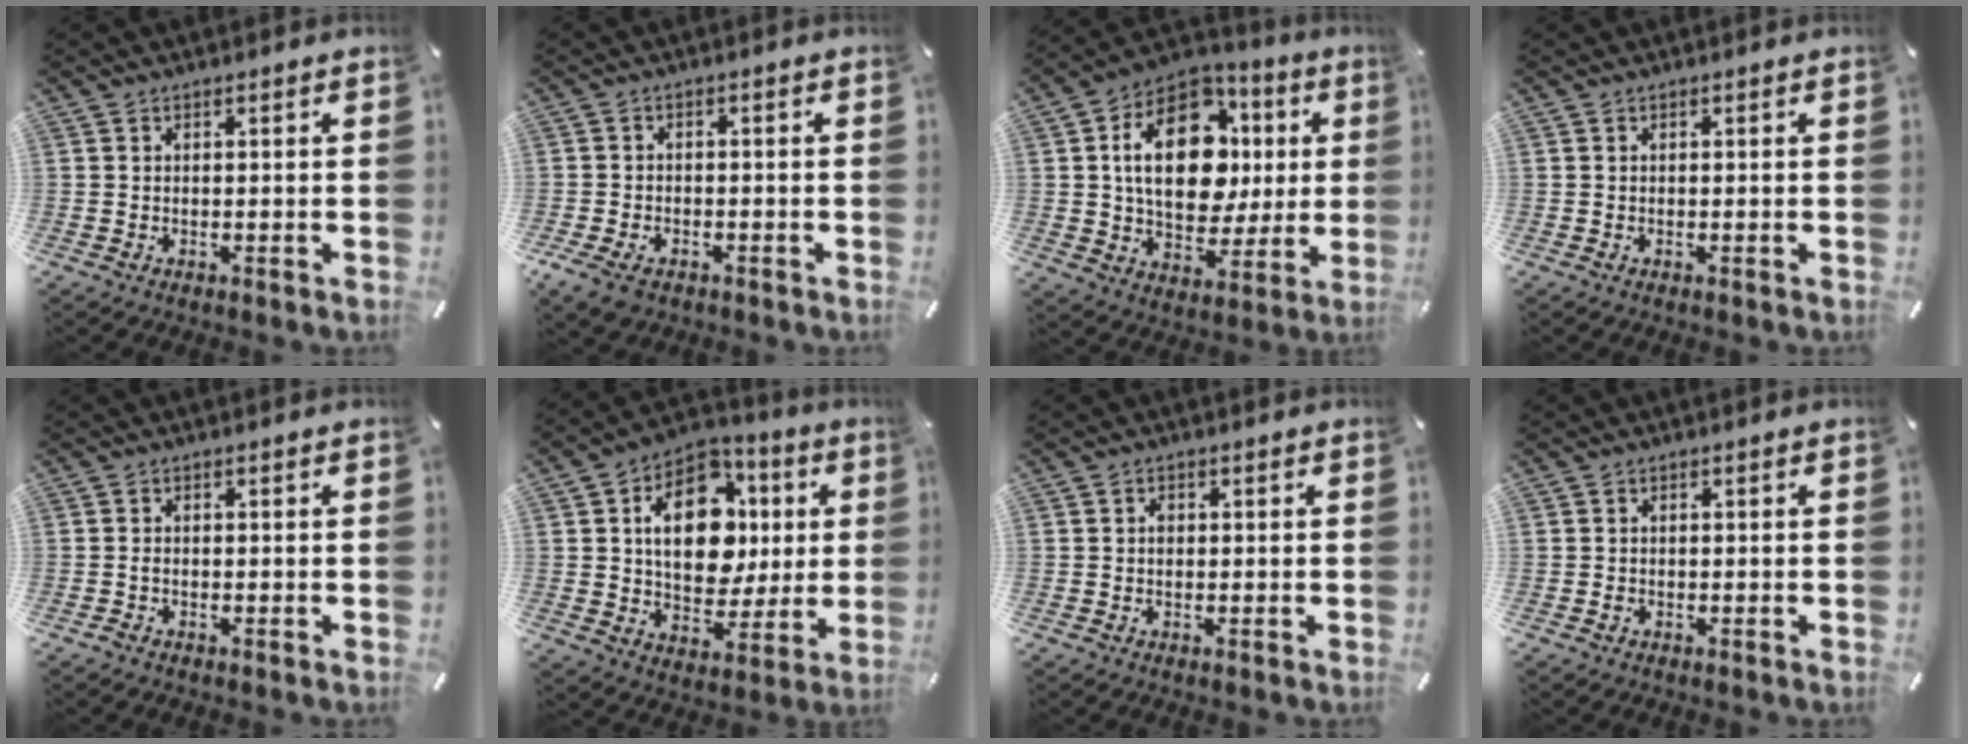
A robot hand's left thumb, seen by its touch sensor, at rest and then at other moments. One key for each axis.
{"total": 4.2, "fx": -2.4, "fy": 2.7, "fz": 2.1, "tx": -0.054, "ty": 0.007, "tz": -0.048}
{"total": 20.9, "fx": 3.7, "fy": 14.2, "fz": 14.8, "tx": -0.253, "ty": -0.002, "tz": 0.062}
{"total": 0.0}
{"total": 0.9, "fx": -0.6, "fy": 0.4, "fz": 0.5, "tx": -0.011, "ty": -0.001, "tz": -0.012}
{"total": 17.6, "fx": 3.1, "fy": 12.7, "fz": 11.9, "tx": -0.187, "ty": 0.000, "tz": 0.059}
{"total": 1.2, "fx": 0.0, "fy": 1.0, "fz": 0.8, "tx": -0.017, "ty": 0.003, "tz": 0.000}
{"total": 0.8, "fx": -0.2, "fy": 0.7, "fz": 0.2, "tx": -0.002, "ty": 0.005, "tz": -0.007}